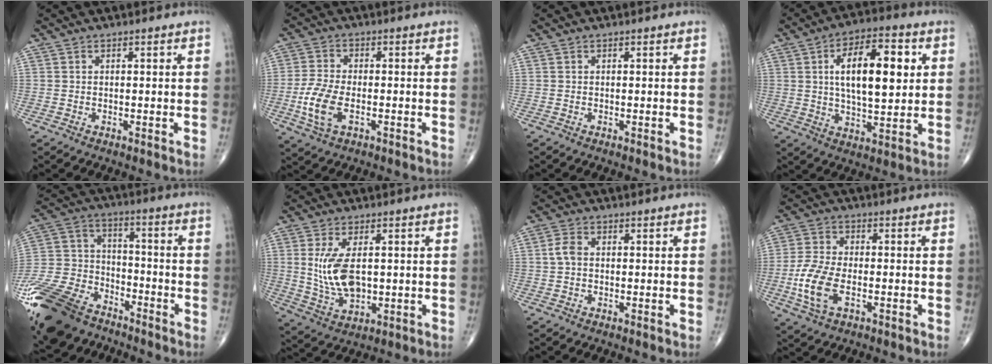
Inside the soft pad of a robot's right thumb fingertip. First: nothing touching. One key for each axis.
{"total": 8.0, "fx": -2.1, "fy": 4.2, "fz": 6.5, "tx": -0.147, "ty": 0.003, "tz": -0.041}
{"total": 0.0}
{"total": 15.6, "fx": 3.3, "fy": 6.7, "fz": 13.6, "tx": -0.200, "ty": 0.000, "tz": 0.053}
{"total": 23.7, "fx": -16.2, "fy": 13.6, "fz": 10.7, "tx": -0.262, "ty": 0.047, "tz": -0.293}
{"total": 9.6, "fx": 1.0, "fy": 5.0, "fz": 8.2, "tx": -0.161, "ty": -0.014, "tz": 0.032}
{"total": 2.7, "fx": 0.0, "fy": 1.8, "fz": 2.0, "tx": -0.043, "ty": 0.006, "tz": -0.003}
{"total": 9.3, "fx": -2.6, "fy": 4.8, "fz": 7.5, "tx": -0.169, "ty": 0.005, "tz": -0.051}